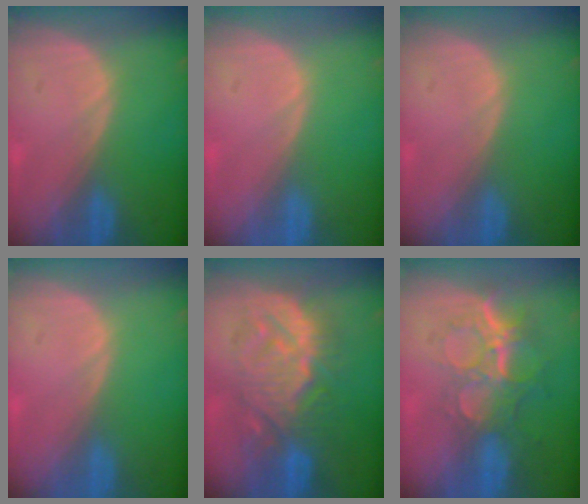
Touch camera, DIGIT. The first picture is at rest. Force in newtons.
{"total": 0.0}
{"total": 0.0}
{"total": 0.0}
{"total": 9.6, "press": 9.6, "slide": 0.4}
{"total": 9.2, "press": 7.7, "slide": 5.0}